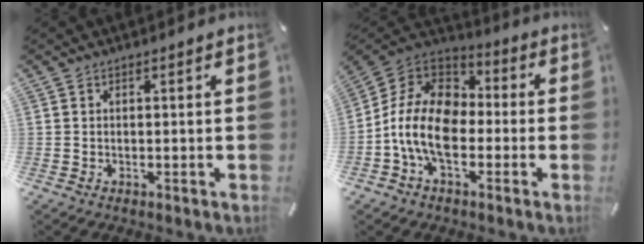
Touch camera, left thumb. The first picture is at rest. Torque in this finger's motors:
{"motor_torque": [1.61, 1.82, 1.57, 1.20, 0.27]}